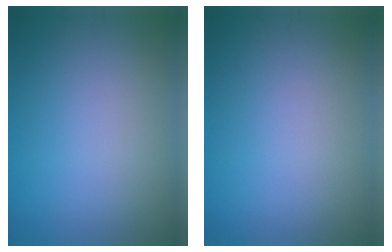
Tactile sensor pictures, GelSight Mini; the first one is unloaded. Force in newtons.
{"total": 0.0}